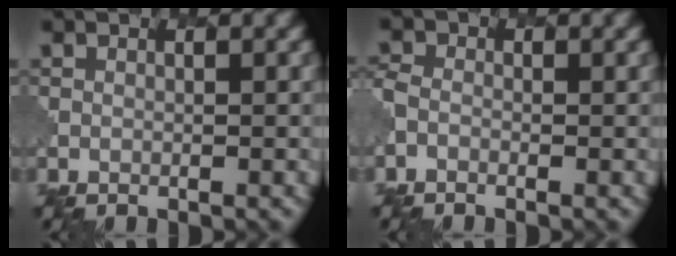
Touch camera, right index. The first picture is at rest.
{"total": 1.2, "force": [-0.8, 0.8, 0.4], "torque": [-0.010, -0.004, -0.025]}